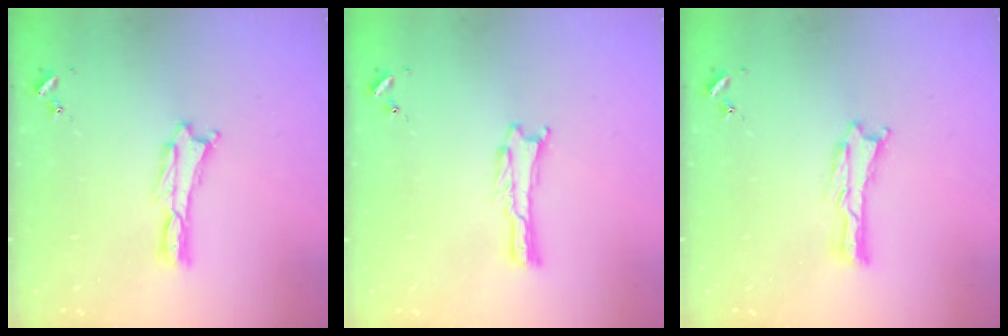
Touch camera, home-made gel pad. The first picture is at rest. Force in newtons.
{"total": 0.0}
{"total": 0.0}